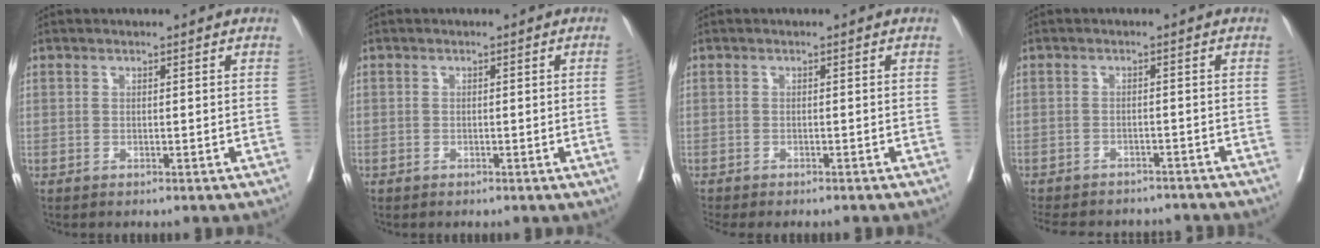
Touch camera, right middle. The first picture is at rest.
{"total": 0.7, "force": [0.3, 0.0, 0.6], "torque": [-0.009, 0.005, 0.004]}
{"total": 4.7, "force": [-4.1, 0.8, 2.1], "torque": [-0.021, -0.002, -0.057]}
{"total": 13.9, "force": [-12.3, 4.9, 4.3], "torque": [-0.104, 0.002, -0.152]}